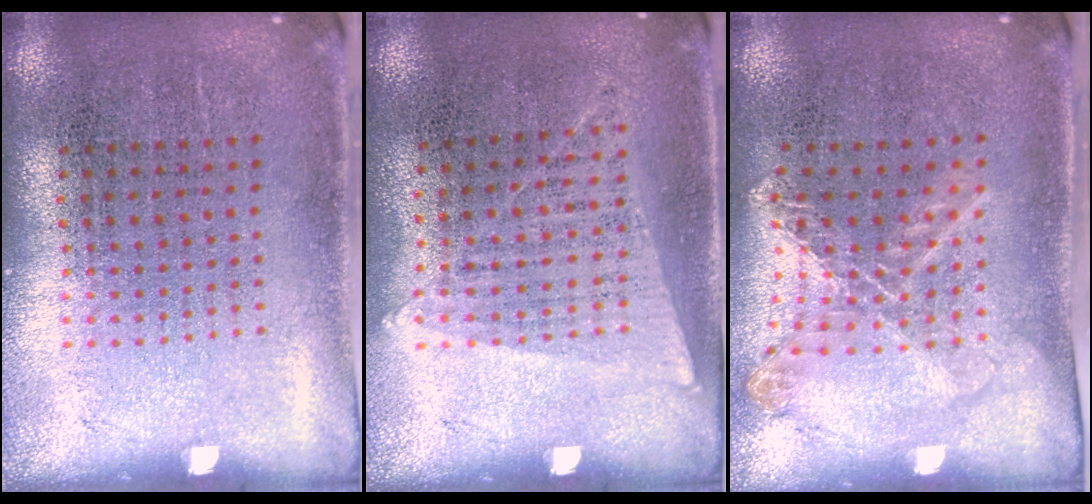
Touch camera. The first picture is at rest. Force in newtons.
{"total": 1.3, "press": 1.1, "slide": 0.6}
{"total": 1.1, "press": 1.1, "slide": 0.3}